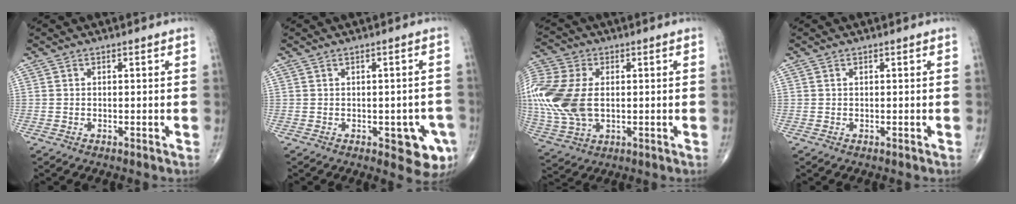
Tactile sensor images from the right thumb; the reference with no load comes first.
{"total": 7.4, "force": [-2.4, 3.2, 6.2], "torque": [-0.047, 0.002, -0.022]}
{"total": 18.5, "force": [0.7, 12.0, 14.1], "torque": [-0.351, -0.002, 0.021]}
{"total": 0.0}